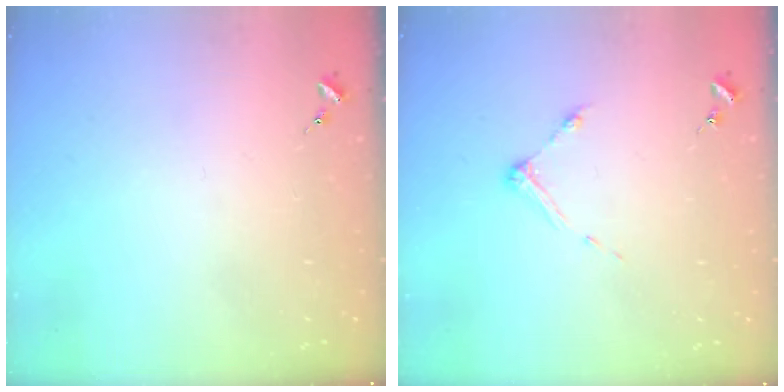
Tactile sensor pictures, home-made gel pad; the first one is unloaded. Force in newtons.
{"total": 6.9, "press": 6.9, "slide": 0.5}